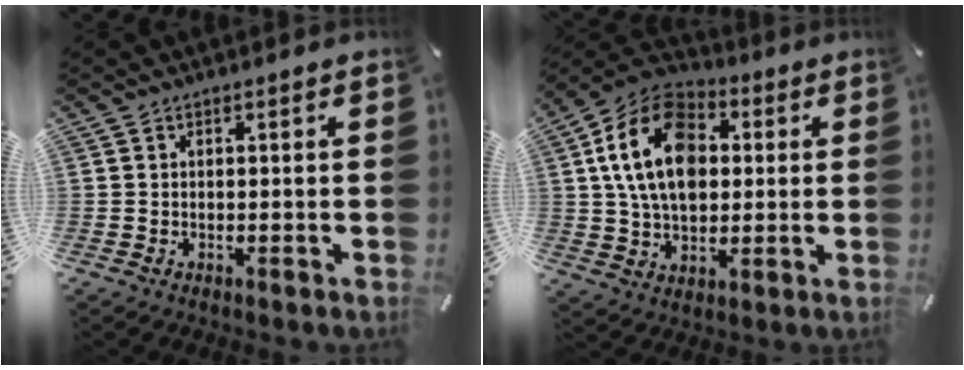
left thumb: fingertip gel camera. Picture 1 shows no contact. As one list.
[{"total": 17.3, "force": [2.4, 12.4, 11.8], "torque": [-0.242, 0.013, 0.040]}]